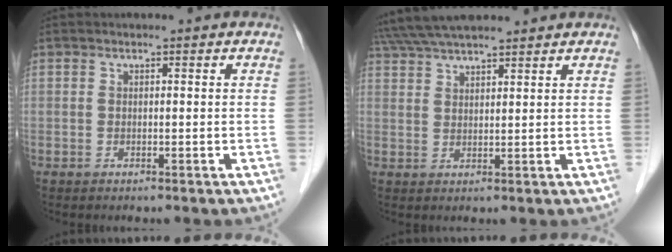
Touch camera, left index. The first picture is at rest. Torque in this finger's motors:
{"motor_torque": [-0.02, -0.85, 0.66, 0.15]}